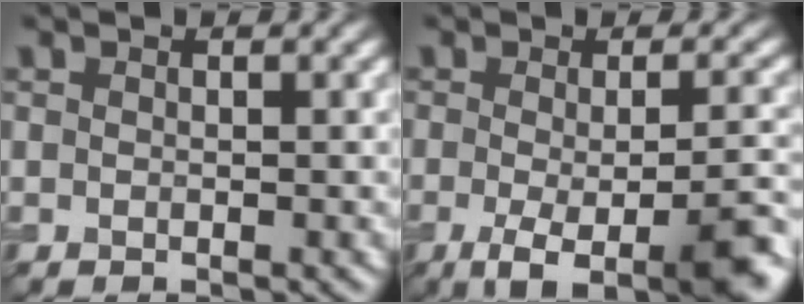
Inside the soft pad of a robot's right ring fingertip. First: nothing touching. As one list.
[{"total": 8.3, "force": [-3.2, 2.4, 7.3], "torque": [-0.105, -0.012, -0.048]}]